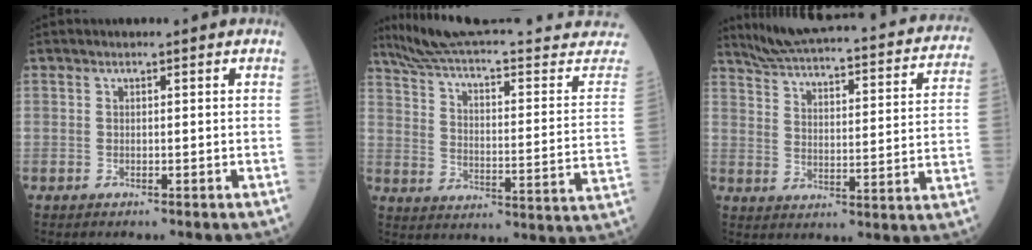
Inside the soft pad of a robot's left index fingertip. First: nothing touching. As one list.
[{"total": 30.4, "force": [28.5, 1.1, 10.5], "torque": [-0.160, -0.096, 0.369]}, {"total": 26.2, "force": [23.0, 4.5, 11.6], "torque": [-0.177, -0.036, 0.284]}]